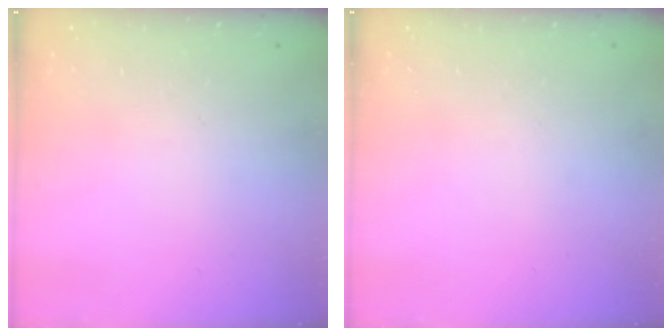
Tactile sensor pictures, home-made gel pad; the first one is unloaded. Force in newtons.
{"total": 0.0}